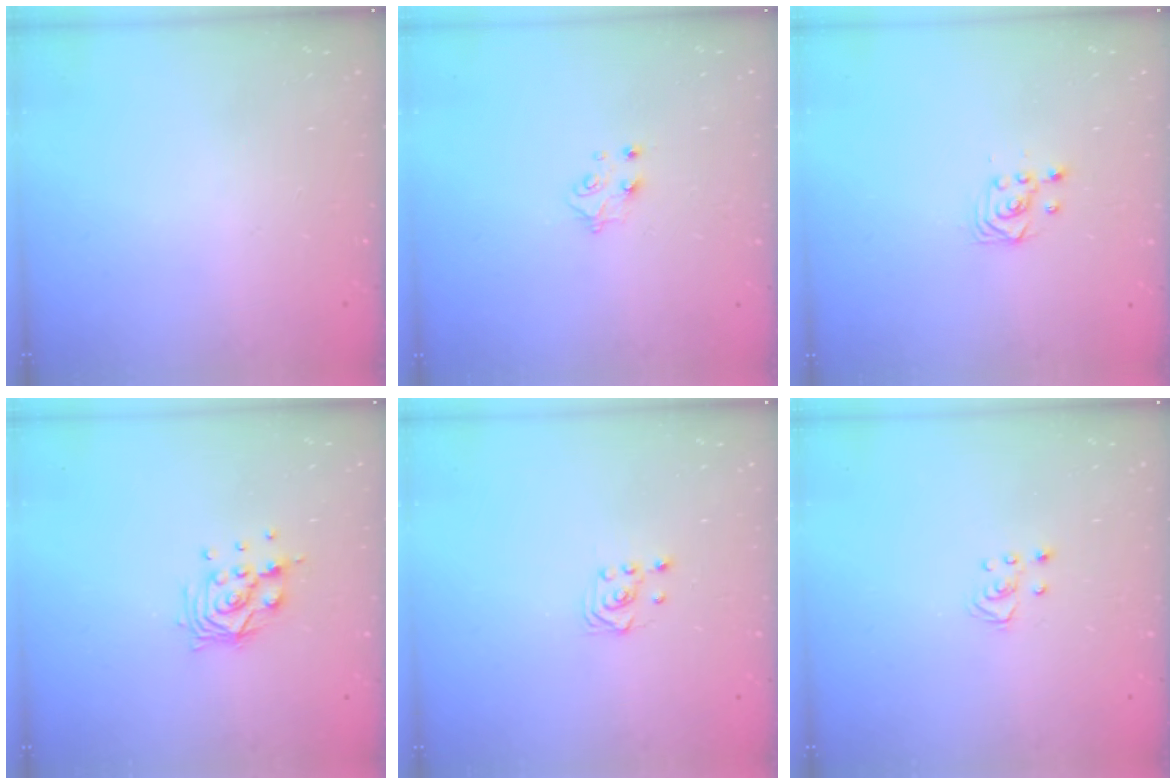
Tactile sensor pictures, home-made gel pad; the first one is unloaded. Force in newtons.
{"total": 5.5, "press": 5.5, "slide": 0.5}
{"total": 3.3, "press": 3.3, "slide": 0.1}
{"total": 9.6, "press": 9.5, "slide": 1.2}
{"total": 2.9, "press": 2.6, "slide": 1.4}
{"total": 2.5, "press": 2.5, "slide": 0.2}